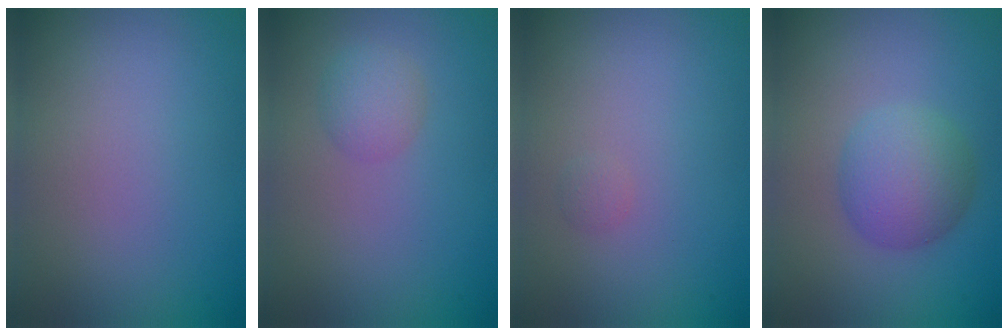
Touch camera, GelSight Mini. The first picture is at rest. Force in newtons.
{"total": 1.6, "press": 1.6, "slide": 0.2}
{"total": 0.6, "press": 0.6, "slide": 0.0}
{"total": 4.3, "press": 4.3, "slide": 0.0}